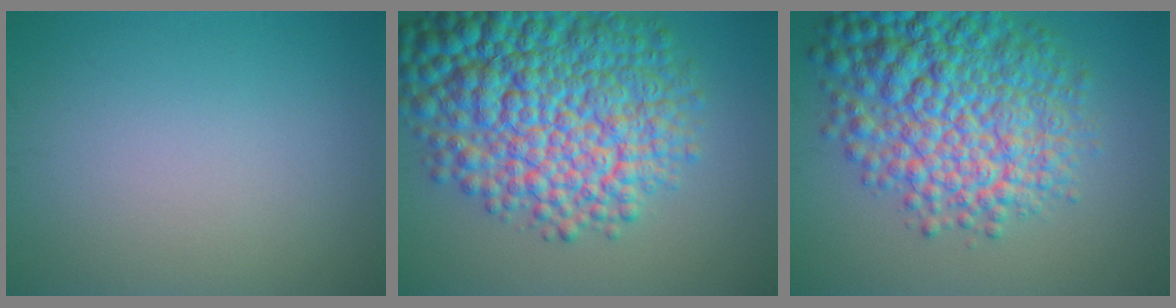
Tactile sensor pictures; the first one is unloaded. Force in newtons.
{"total": 13.8, "press": 13.7, "slide": 0.3}
{"total": 11.1, "press": 11.1, "slide": 0.3}